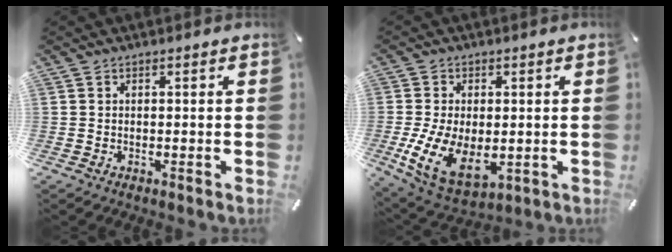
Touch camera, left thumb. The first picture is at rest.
{"total": 13.2, "force": [-1.5, 8.3, 10.1], "torque": [-0.207, -0.012, -0.023]}